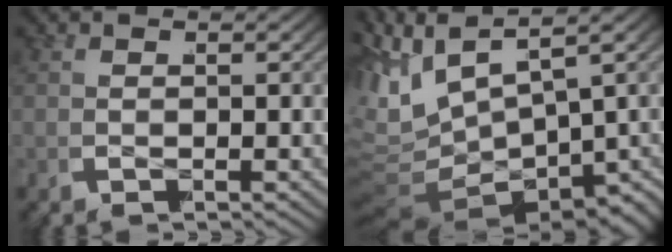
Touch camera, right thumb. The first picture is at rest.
{"total": 12.5, "force": [-0.2, 8.5, 9.1], "torque": [-0.191, -0.017, 0.002]}